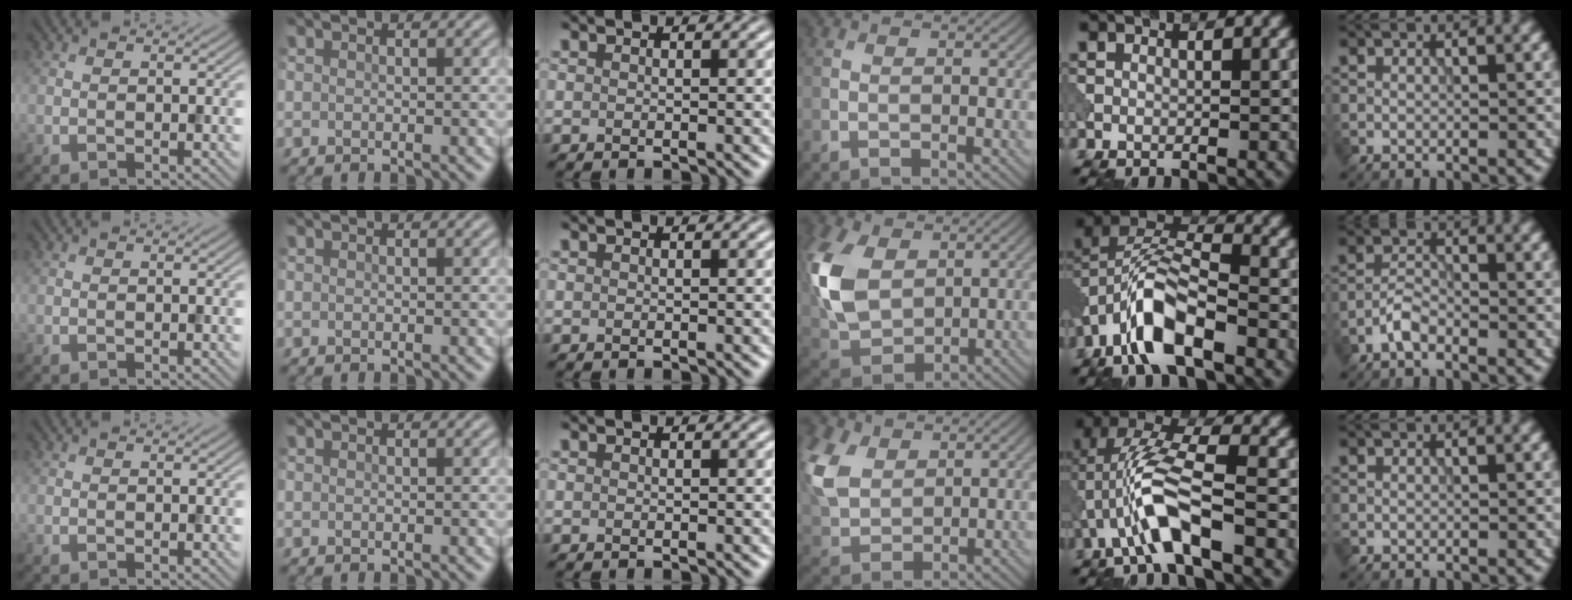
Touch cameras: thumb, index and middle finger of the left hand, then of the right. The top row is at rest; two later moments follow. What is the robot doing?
{"motion": "wipe", "object": "makeup brush"}